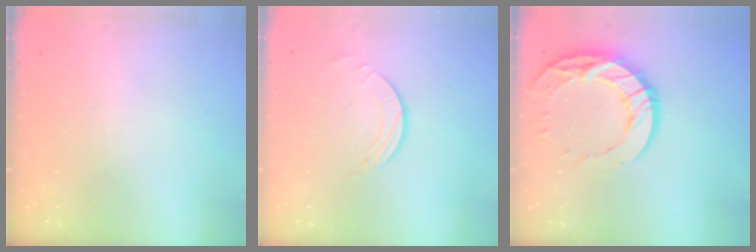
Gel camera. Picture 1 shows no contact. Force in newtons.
{"total": 2.0, "press": 1.9, "slide": 0.3}
{"total": 14.8, "press": 14.7, "slide": 1.1}